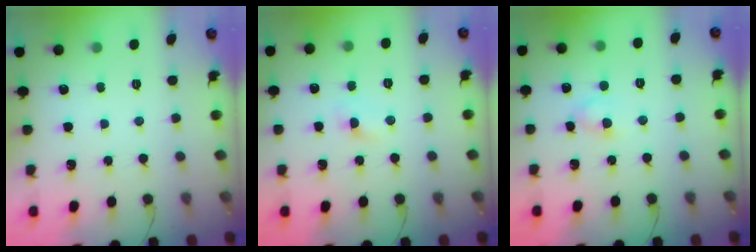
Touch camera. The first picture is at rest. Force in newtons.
{"total": 4.2, "press": 4.0, "slide": 1.3}
{"total": 3.3, "press": 3.1, "slide": 1.0}